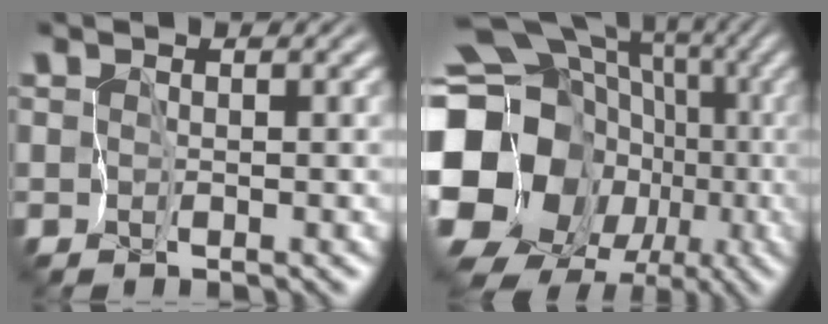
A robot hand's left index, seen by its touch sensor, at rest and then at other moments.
{"total": 22.2, "force": [-4.5, 19.0, 10.6], "torque": [-0.203, 0.002, -0.112]}